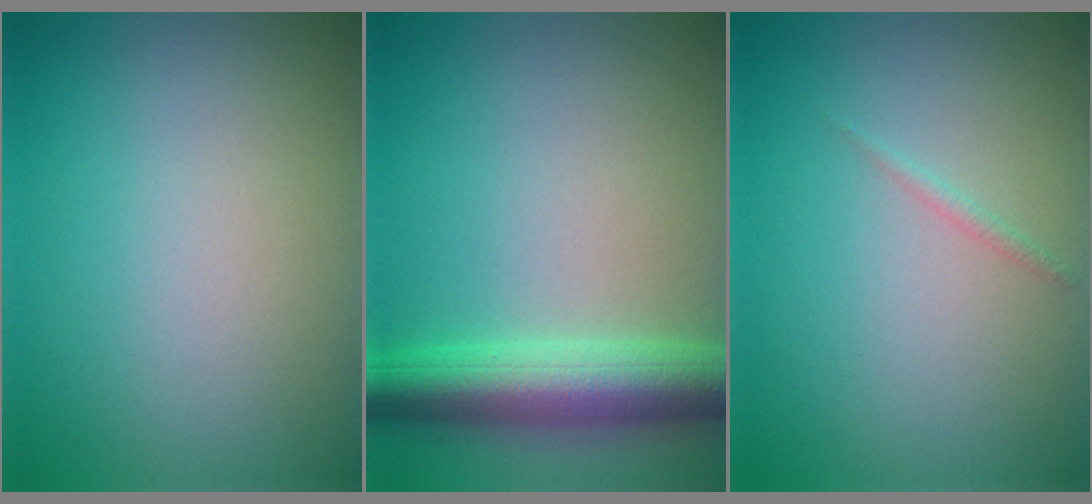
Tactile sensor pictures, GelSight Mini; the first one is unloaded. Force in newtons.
{"total": 6.3, "press": 6.3, "slide": 0.3}
{"total": 0.6, "press": 0.6, "slide": 0.0}